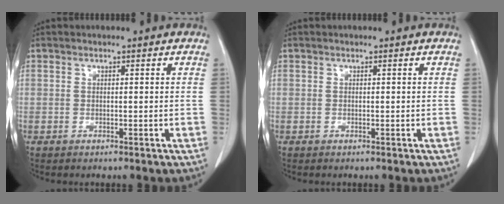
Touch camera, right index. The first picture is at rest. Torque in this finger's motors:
{"motor_torque": [0.00, 0.00, 0.02, 0.00]}